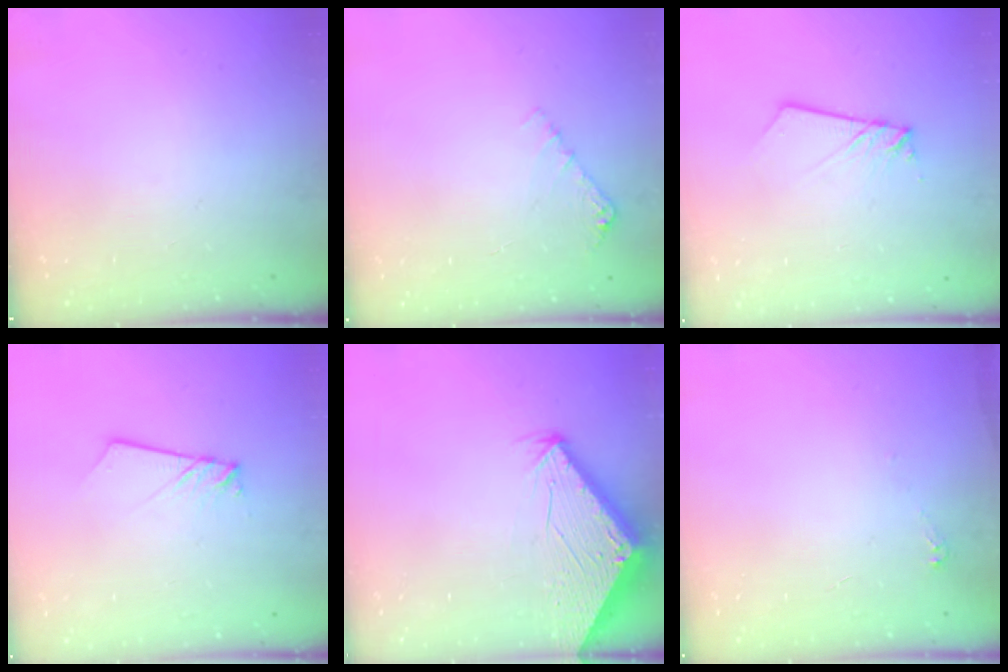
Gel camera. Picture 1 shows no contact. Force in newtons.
{"total": 4.3, "press": 4.3, "slide": 0.5}
{"total": 3.0, "press": 3.0, "slide": 0.4}
{"total": 2.0, "press": 2.0, "slide": 0.2}
{"total": 2.8, "press": 2.8, "slide": 0.1}
{"total": 2.5, "press": 2.5, "slide": 0.3}